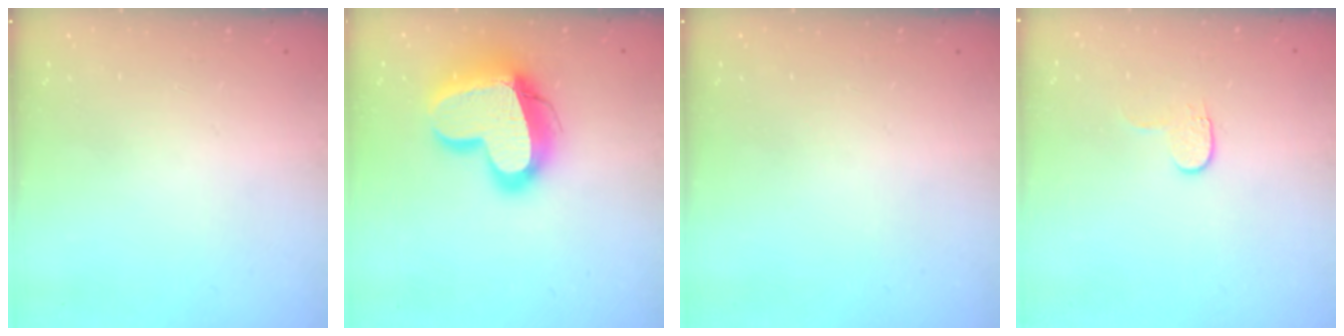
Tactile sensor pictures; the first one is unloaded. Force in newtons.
{"total": 19.4, "press": 19.3, "slide": 1.7}
{"total": 0.0}
{"total": 3.9, "press": 3.8, "slide": 0.5}